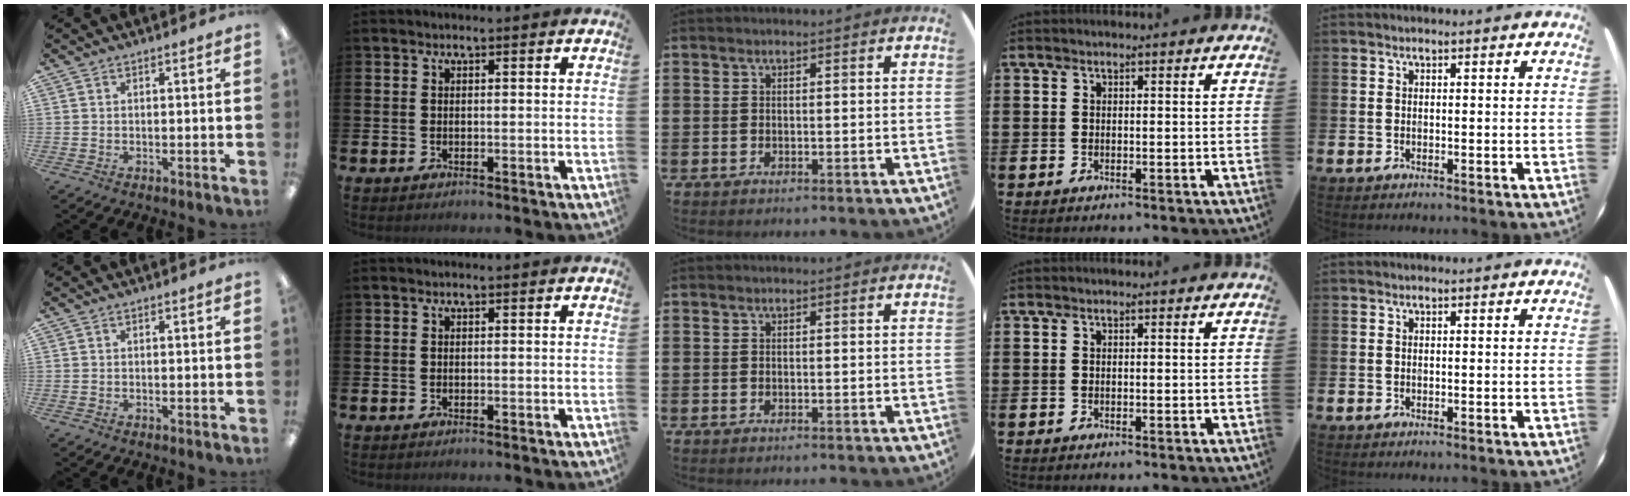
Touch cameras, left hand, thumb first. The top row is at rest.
{}